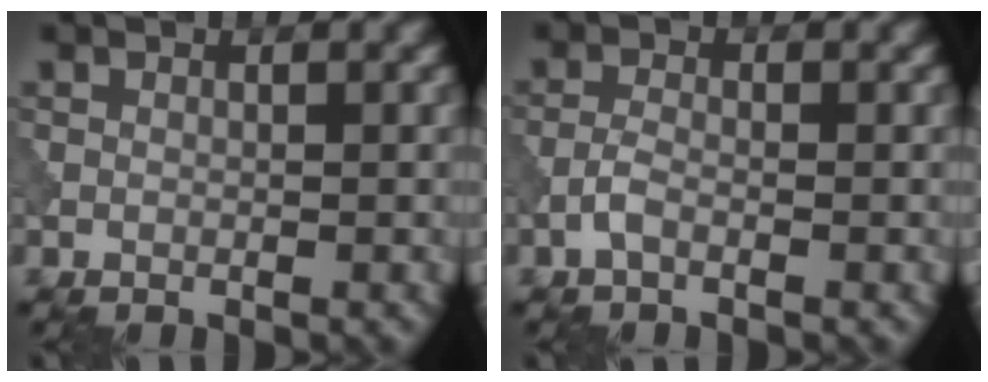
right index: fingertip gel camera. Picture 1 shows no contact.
{"total": 1.5, "force": [-0.8, 0.5, 1.1], "torque": [-0.026, 0.003, -0.021]}